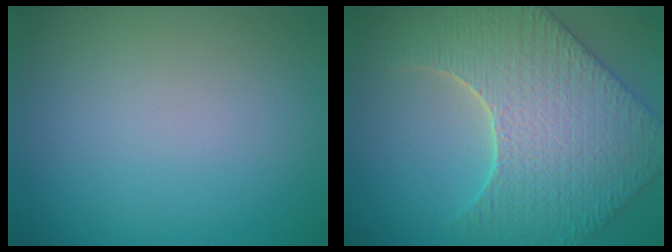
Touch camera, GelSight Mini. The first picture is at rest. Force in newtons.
{"total": 7.9, "press": 6.8, "slide": 4.1}